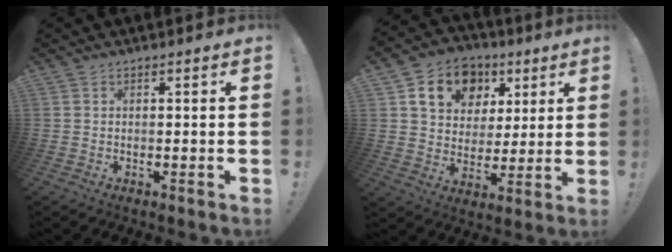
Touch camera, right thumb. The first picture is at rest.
{"total": 15.1, "force": [7.2, 11.5, 6.6], "torque": [-0.103, -0.022, 0.139]}